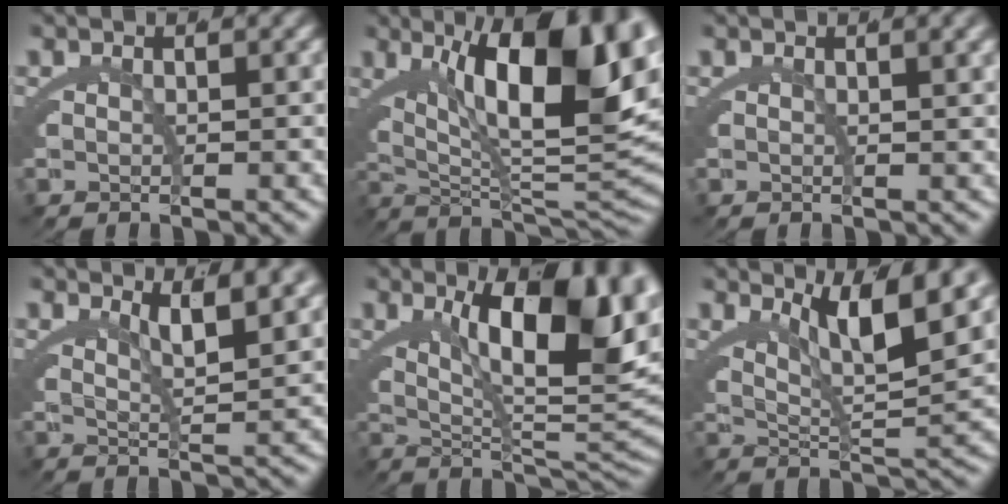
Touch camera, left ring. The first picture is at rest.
{"total": 16.6, "force": [4.6, 6.6, 14.5], "torque": [-0.192, 0.011, 0.070]}
{"total": 1.0, "force": [0.5, -0.3, 0.8], "torque": [-0.014, 0.003, 0.011]}
{"total": 3.9, "force": [2.7, -0.4, 2.7], "torque": [-0.035, -0.007, 0.051]}
{"total": 12.7, "force": [3.8, 4.1, 11.4], "torque": [-0.149, 0.003, 0.064]}
{"total": 7.1, "force": [3.5, 1.2, 6.0], "torque": [-0.085, 0.000, 0.059]}